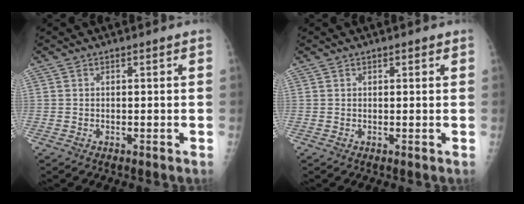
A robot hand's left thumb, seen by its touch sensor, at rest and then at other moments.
{"total": 1.1, "force": [0.7, 0.5, 0.7], "torque": [-0.004, -0.001, 0.008]}